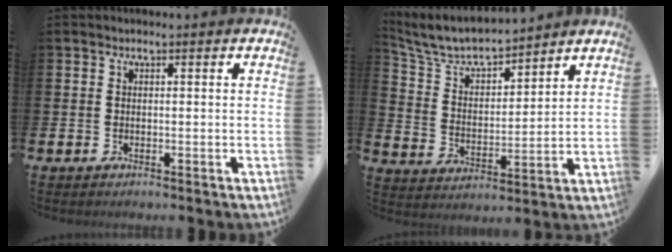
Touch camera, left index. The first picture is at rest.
{"total": 7.0, "force": [6.5, 1.5, 2.0], "torque": [-0.069, -0.046, 0.112]}